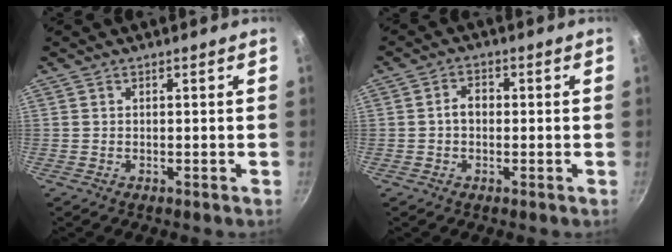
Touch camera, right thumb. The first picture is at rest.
{"total": 3.2, "force": [-0.2, 2.4, 2.2], "torque": [-0.024, 0.013, -0.007]}